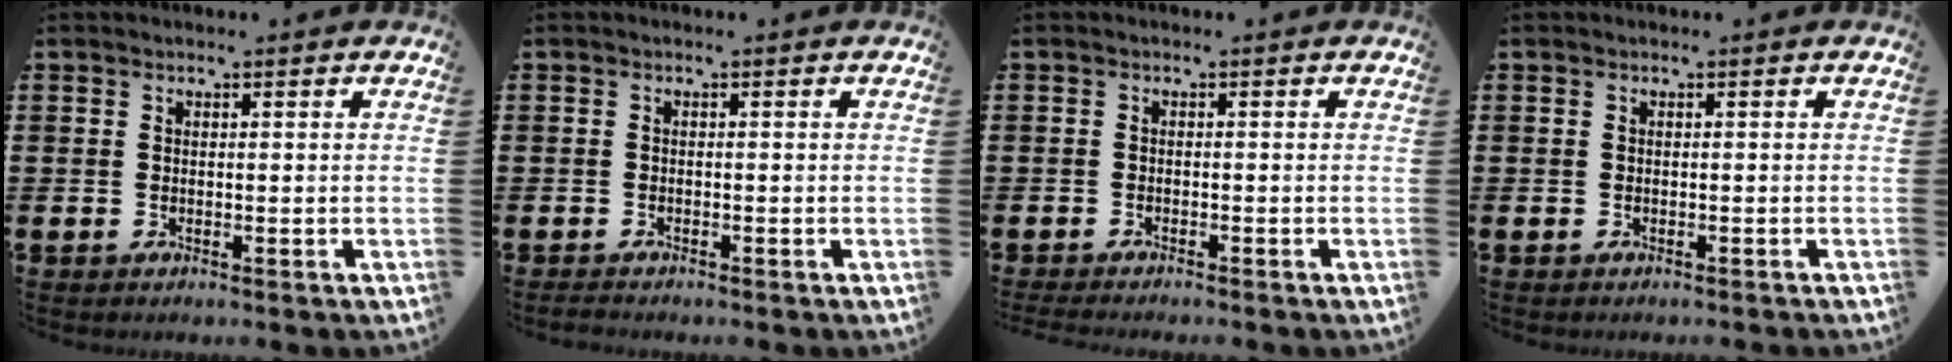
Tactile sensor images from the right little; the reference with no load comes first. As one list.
[{"total": 0.6, "force": [-0.5, 0.1, 0.3], "torque": [-0.007, 0.000, -0.012]}, {"total": 0.8, "force": [-0.8, 0.0, 0.3], "torque": [-0.005, -0.002, -0.016]}, {"total": 0.0}]